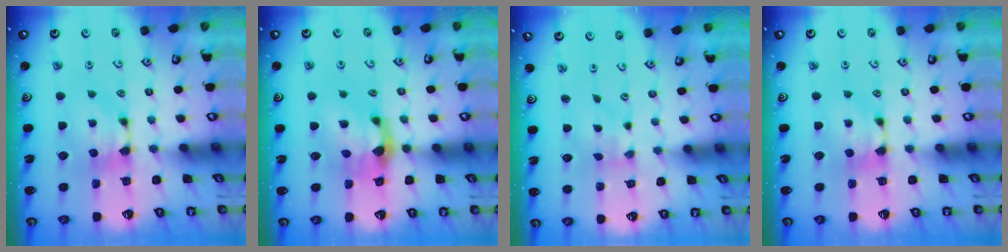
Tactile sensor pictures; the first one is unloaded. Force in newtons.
{"total": 3.8, "press": 3.2, "slide": 2.0}
{"total": 2.4, "press": 2.4, "slide": 0.7}
{"total": 0.0}